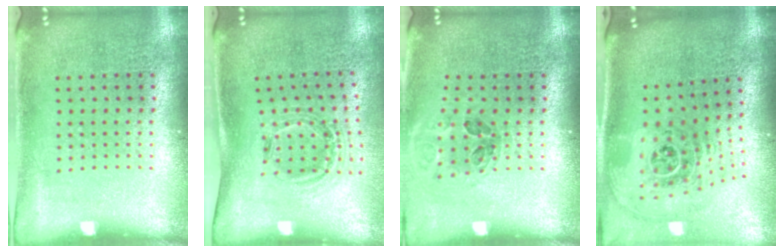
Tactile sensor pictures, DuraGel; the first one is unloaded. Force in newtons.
{"total": 1.1, "press": 1.0, "slide": 0.4}
{"total": 1.0, "press": 1.0, "slide": 0.1}
{"total": 2.7, "press": 1.8, "slide": 2.0}